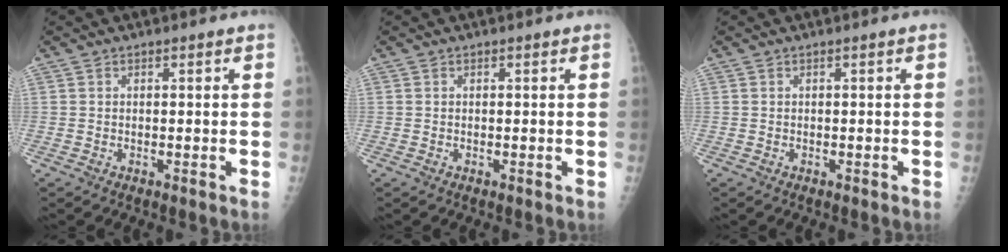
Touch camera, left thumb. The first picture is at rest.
{"total": 0.0}
{"total": 0.0}